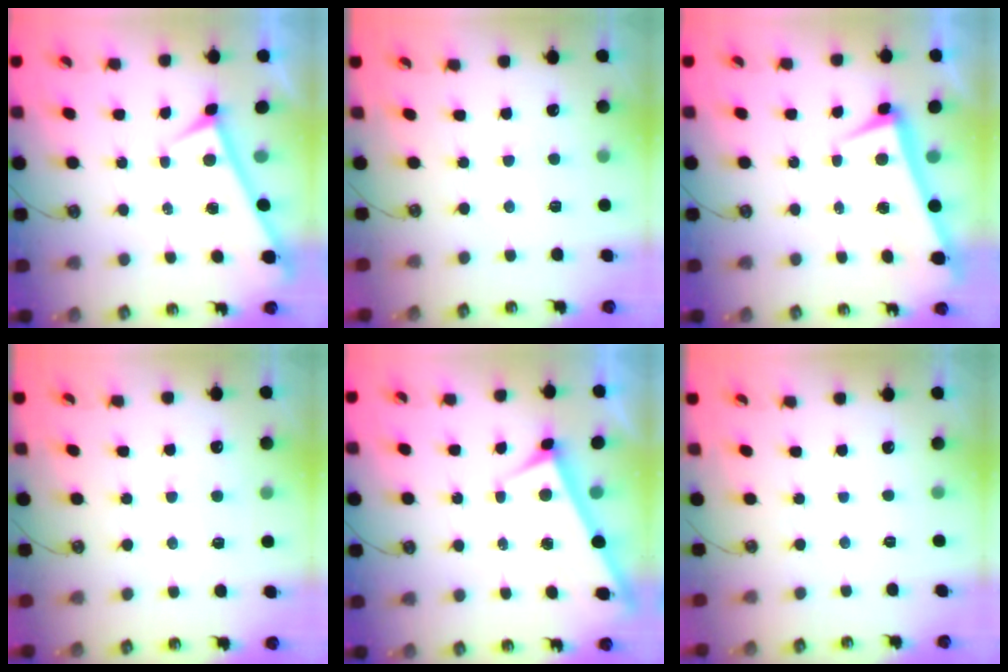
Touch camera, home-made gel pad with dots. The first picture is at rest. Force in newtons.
{"total": 4.7, "press": 4.6, "slide": 0.7}
{"total": 2.0, "press": 1.9, "slide": 0.7}
{"total": 0.8, "press": 0.3, "slide": 0.7}
{"total": 3.9, "press": 3.9, "slide": 0.2}
{"total": 0.0}